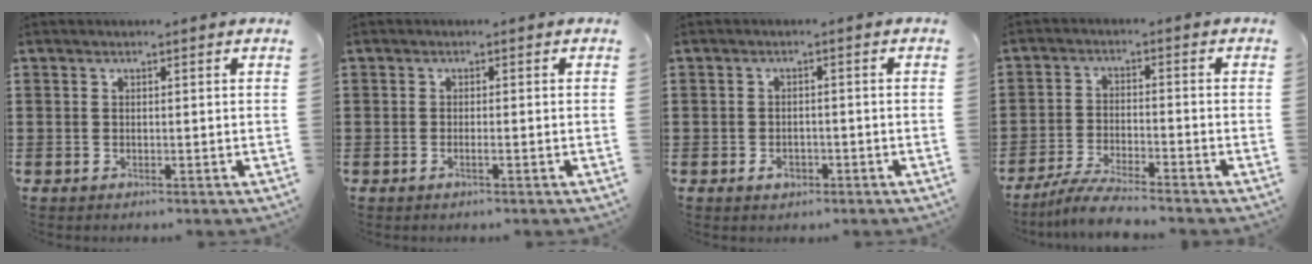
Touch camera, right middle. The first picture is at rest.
{"total": 0.9, "force": [-0.5, 0.0, 0.8], "torque": [-0.013, -0.002, -0.009]}
{"total": 1.9, "force": [-1.0, 1.2, 1.0], "torque": [-0.022, 0.001, -0.021]}
{"total": 5.3, "force": [-4.8, 0.1, 2.1], "torque": [-0.049, -0.008, -0.095]}